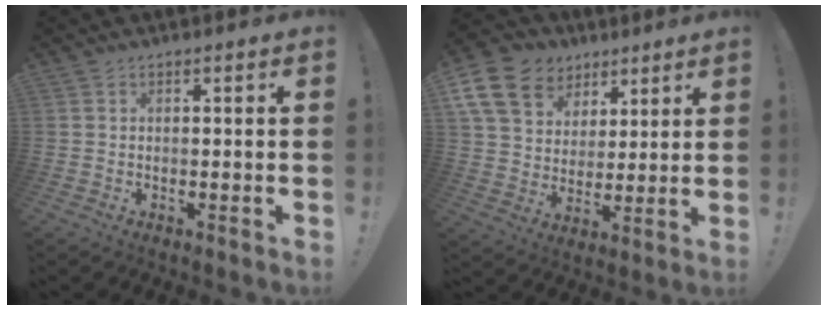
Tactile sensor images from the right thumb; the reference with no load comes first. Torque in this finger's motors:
{"motor_torque": [0.70, 2.22, 0.24, 0.02, 0.10]}